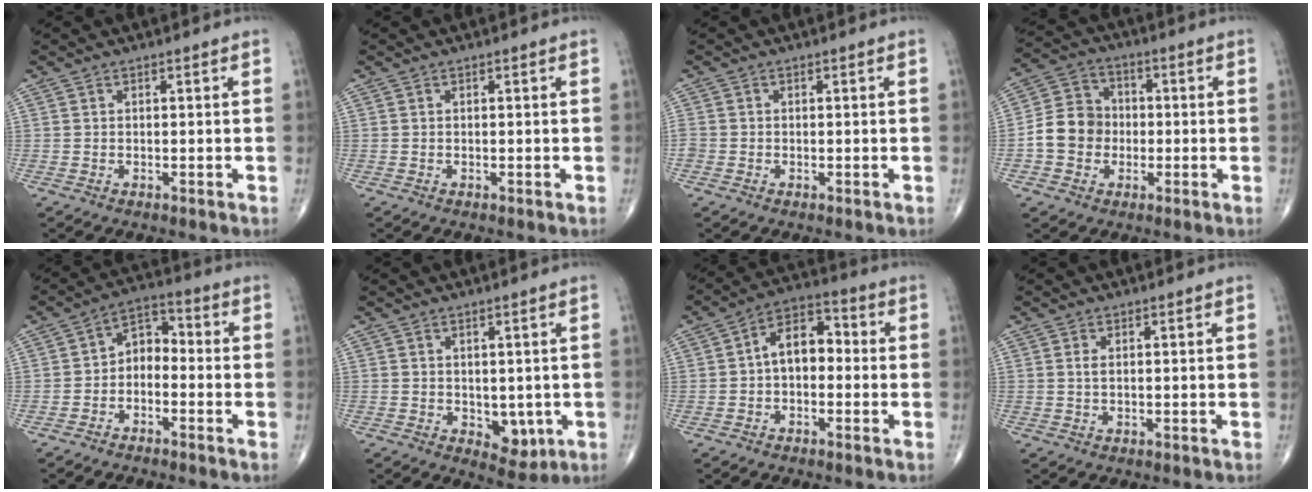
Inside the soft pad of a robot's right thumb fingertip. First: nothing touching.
{"total": 0.0}
{"total": 1.5, "force": [-0.5, 1.3, 0.5], "torque": [-0.011, 0.002, -0.013]}
{"total": 9.4, "force": [-1.6, 8.3, 4.2], "torque": [-0.055, 0.029, -0.039]}
{"total": 6.0, "force": [-2.0, 4.2, 3.9], "torque": [-0.046, 0.039, -0.050]}
{"total": 5.1, "force": [-0.7, 3.4, 3.7], "torque": [-0.022, -0.010, 0.002]}
{"total": 8.5, "force": [-0.4, 5.5, 6.4], "torque": [-0.081, 0.033, -0.022]}
{"total": 1.2, "force": [0.3, 0.5, 1.0], "torque": [-0.025, 0.001, 0.007]}